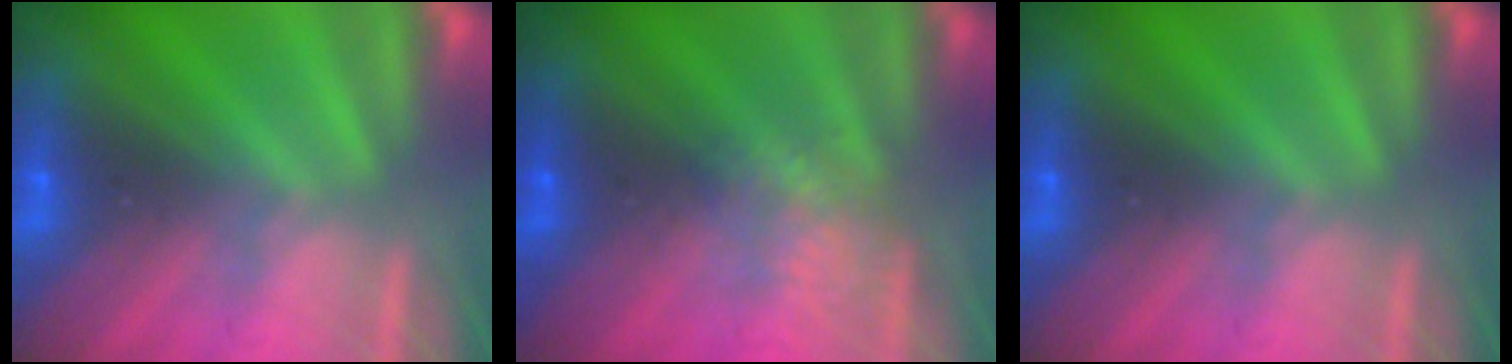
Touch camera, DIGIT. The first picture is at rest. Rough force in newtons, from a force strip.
{"total": 4.4}
{"total": 0.0}